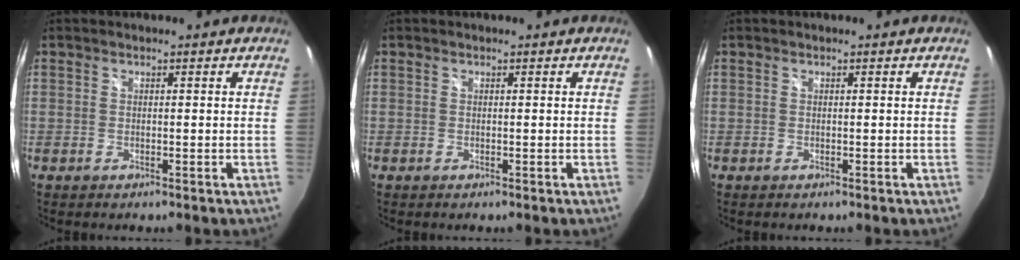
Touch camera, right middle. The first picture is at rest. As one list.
[{"total": 0.0}, {"total": 0.0}]